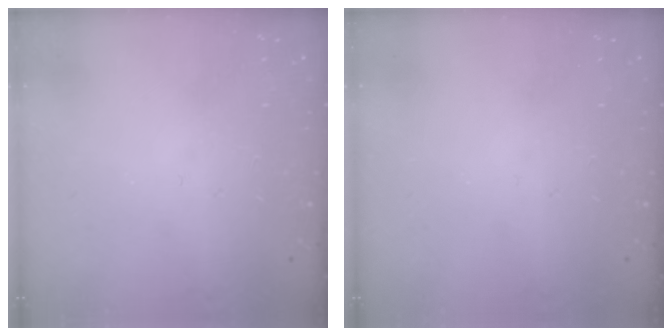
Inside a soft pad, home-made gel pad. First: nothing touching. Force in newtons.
{"total": 0.0}